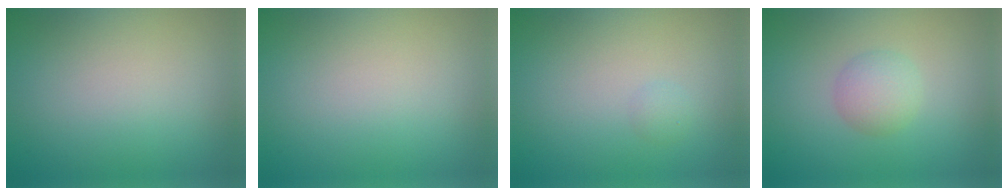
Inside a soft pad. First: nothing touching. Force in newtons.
{"total": 0.0}
{"total": 0.7, "press": 0.7, "slide": 0.0}
{"total": 2.4, "press": 2.4, "slide": 0.1}